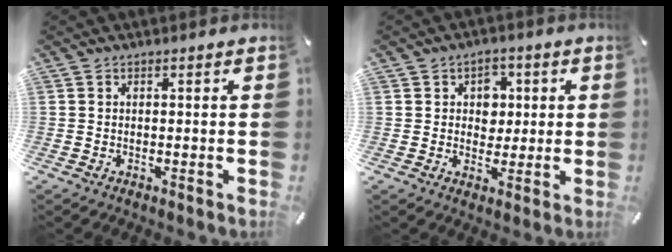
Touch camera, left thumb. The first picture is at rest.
{"total": 5.9, "force": [1.1, 5.3, 2.4], "torque": [-0.022, -0.002, 0.011]}